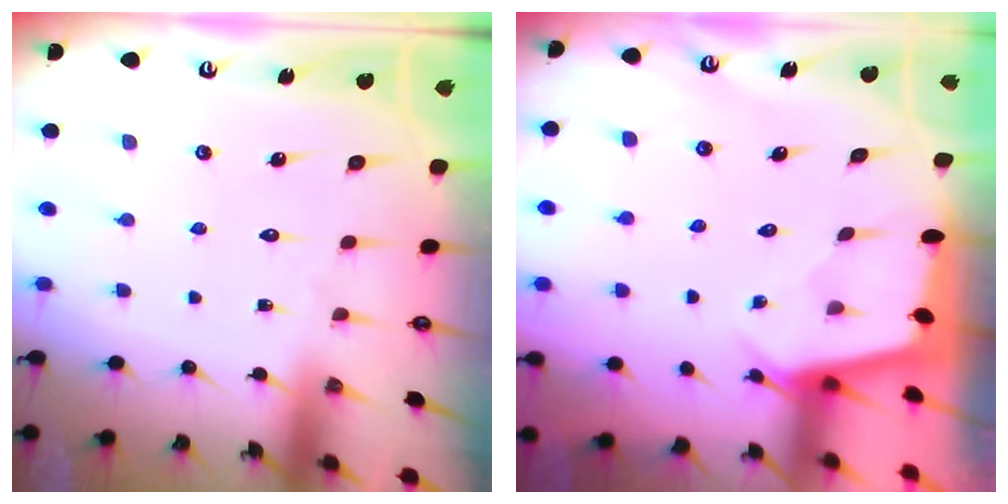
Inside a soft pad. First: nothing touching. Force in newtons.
{"total": 2.4, "press": 2.4, "slide": 0.3}